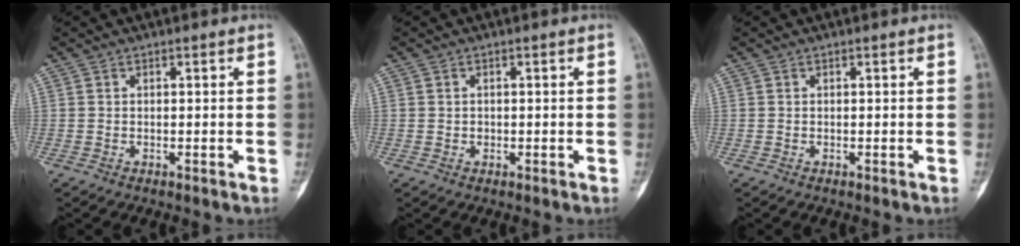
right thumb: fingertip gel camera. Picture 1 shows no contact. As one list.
[{"total": 0.7, "force": [0.0, 0.7, 0.2], "torque": [0.001, 0.003, 0.000]}, {"total": 0.0}]